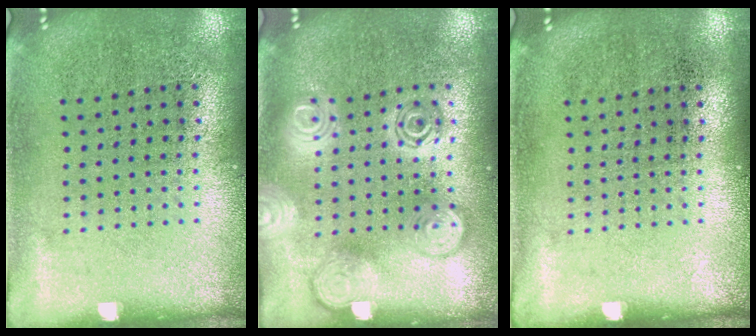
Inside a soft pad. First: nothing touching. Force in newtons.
{"total": 3.0, "press": 3.0, "slide": 0.4}
{"total": 0.0}